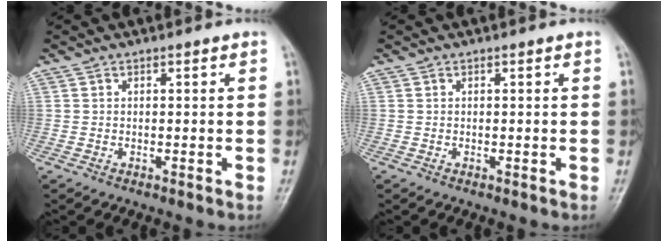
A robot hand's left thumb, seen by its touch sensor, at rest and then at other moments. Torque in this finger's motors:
{"motor_torque": [0.00, 0.00, 0.00, 0.00, 0.00]}